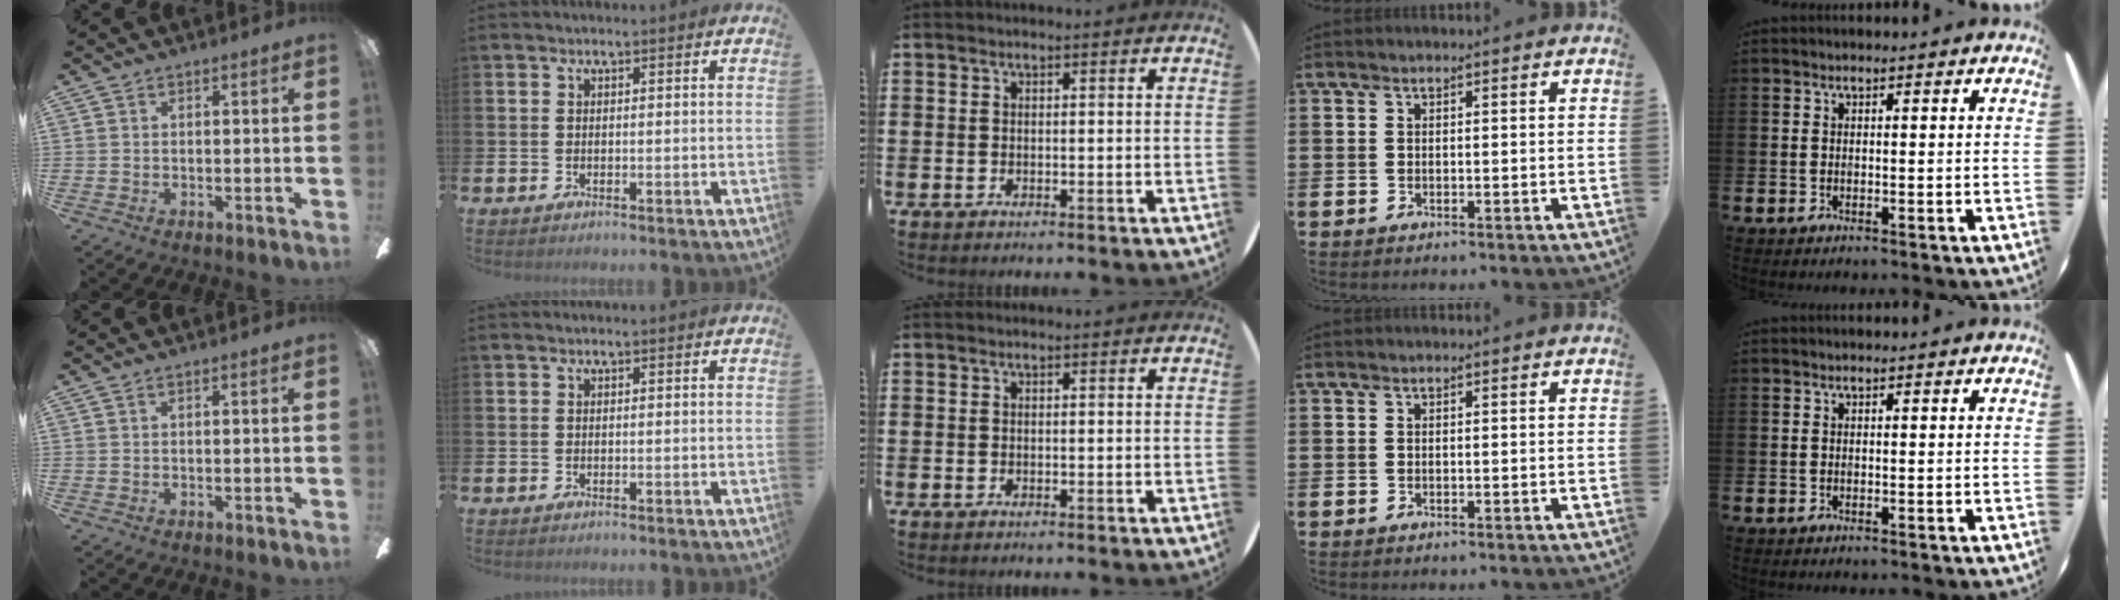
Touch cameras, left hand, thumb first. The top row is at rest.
{}